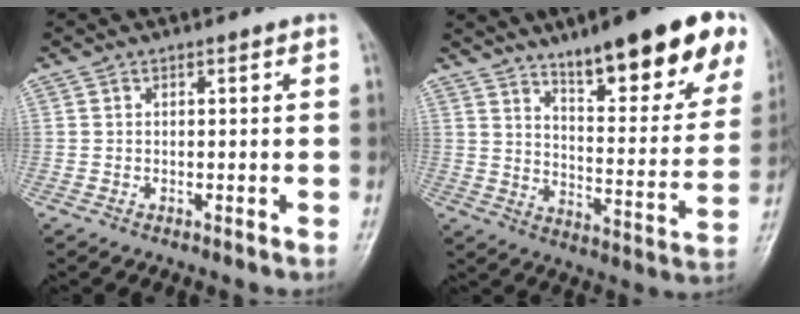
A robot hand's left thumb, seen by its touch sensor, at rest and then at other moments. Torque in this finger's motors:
{"motor_torque": [2.27, 2.23, 1.60, -1.17, 0.09]}